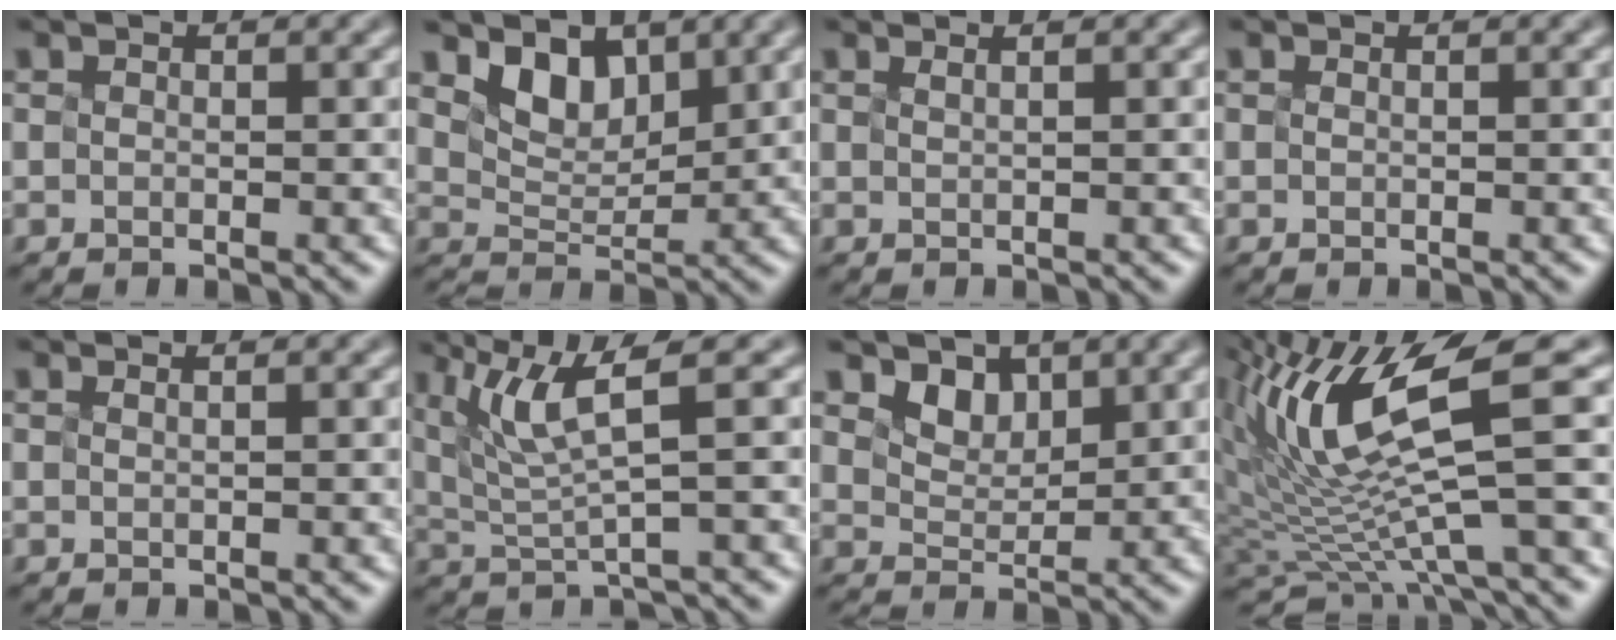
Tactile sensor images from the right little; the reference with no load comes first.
{"total": 2.0, "force": [1.8, 0.9, 0.3], "torque": [-0.029, -0.013, 0.055]}
{"total": 1.9, "force": [1.3, 0.9, 0.9], "torque": [-0.005, 0.021, 0.015]}
{"total": 0.5, "force": [0.1, 0.4, 0.3], "torque": [0.005, 0.006, -0.004]}
{"total": 1.7, "force": [1.0, 0.9, 0.9], "torque": [-0.005, 0.018, 0.009]}
{"total": 4.5, "force": [2.0, 0.3, 4.0], "torque": [-0.095, -0.001, 0.066]}
{"total": 1.4, "force": [1.2, 0.7, -0.2], "torque": [-0.023, -0.016, 0.051]}
{"total": 9.3, "force": [3.0, 2.4, 8.5], "torque": [-0.175, -0.017, 0.093]}